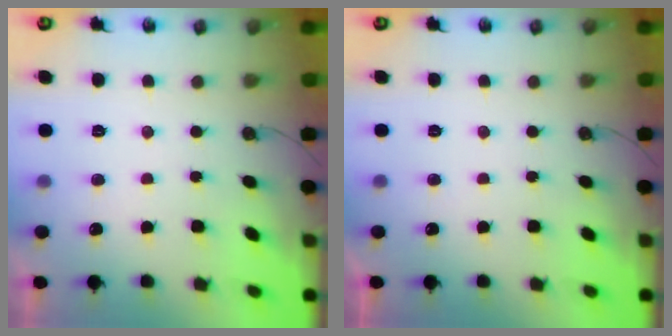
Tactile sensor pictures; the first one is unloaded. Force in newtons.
{"total": 0.0}